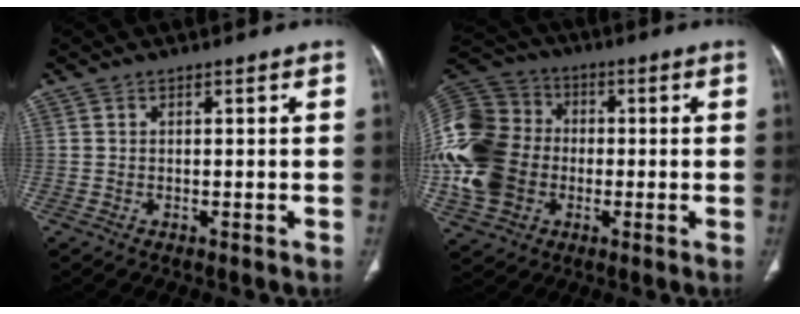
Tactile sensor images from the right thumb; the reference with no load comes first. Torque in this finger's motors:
{"motor_torque": [0.49, 0.54, 1.24, -0.34, 0.24]}